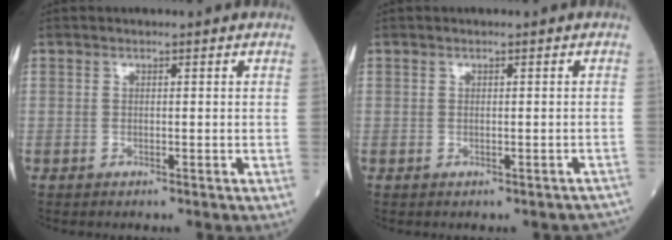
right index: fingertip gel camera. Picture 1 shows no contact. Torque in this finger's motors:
{"motor_torque": [0.00, 0.06, -0.11, -0.04]}